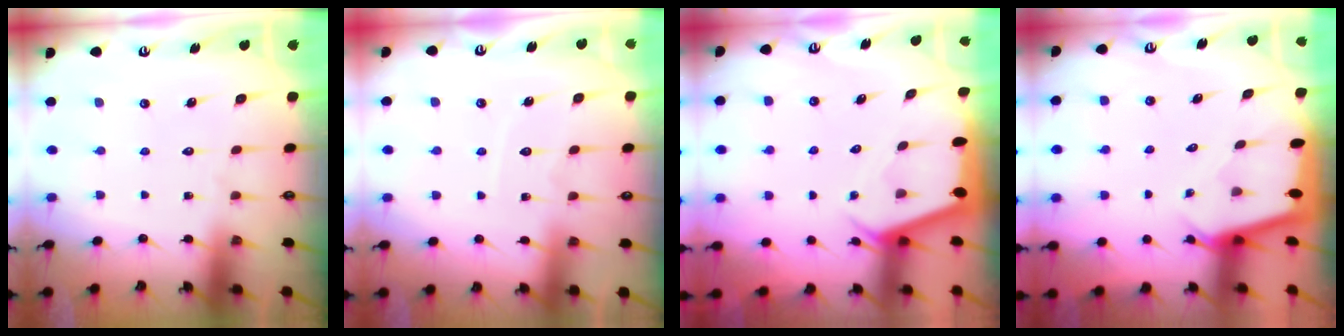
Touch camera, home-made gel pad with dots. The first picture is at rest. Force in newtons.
{"total": 5.2, "press": 5.2, "slide": 0.2}
{"total": 2.5, "press": 2.5, "slide": 0.2}
{"total": 2.3, "press": 2.3, "slide": 0.2}